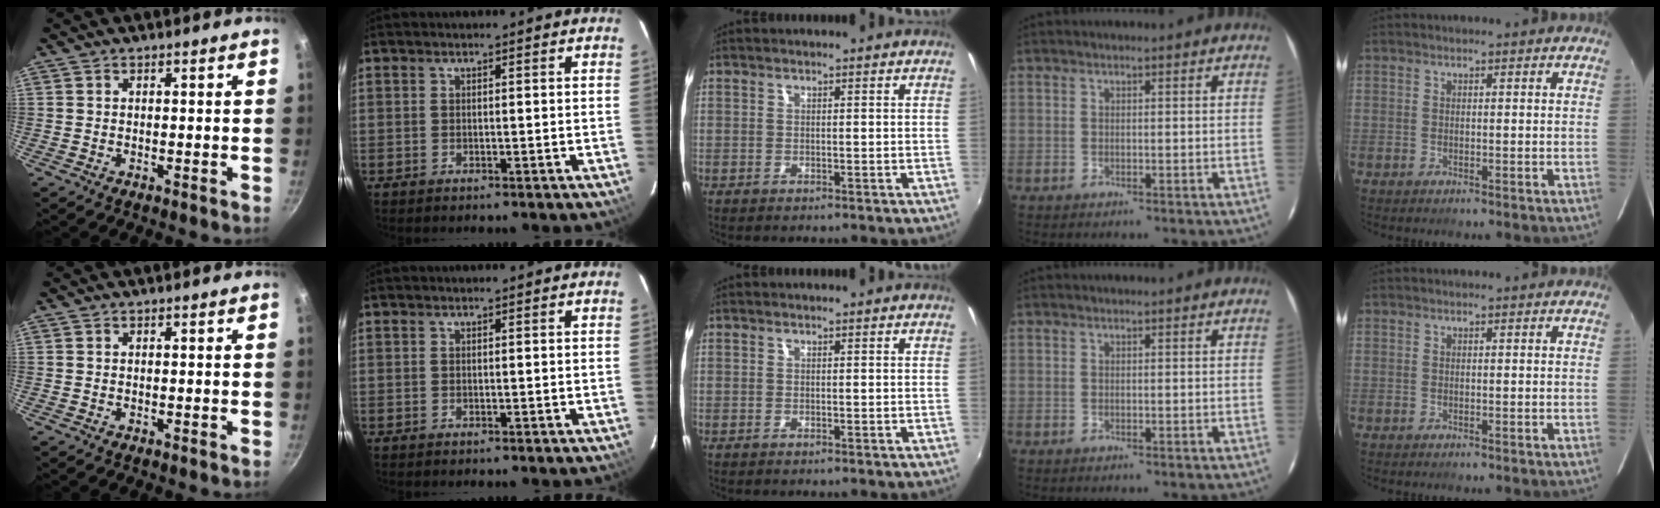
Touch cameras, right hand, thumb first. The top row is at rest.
{}